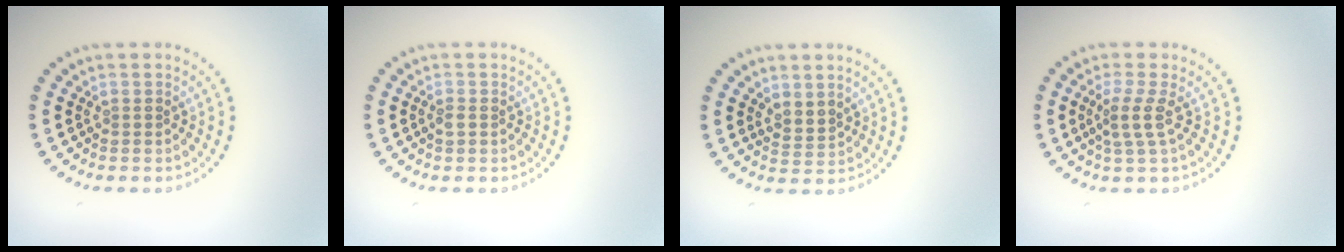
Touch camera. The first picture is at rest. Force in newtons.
{"total": 0.8, "press": 0.7, "slide": 0.3}
{"total": 1.7, "press": 1.2, "slide": 1.1}
{"total": 2.2, "press": 1.6, "slide": 1.5}